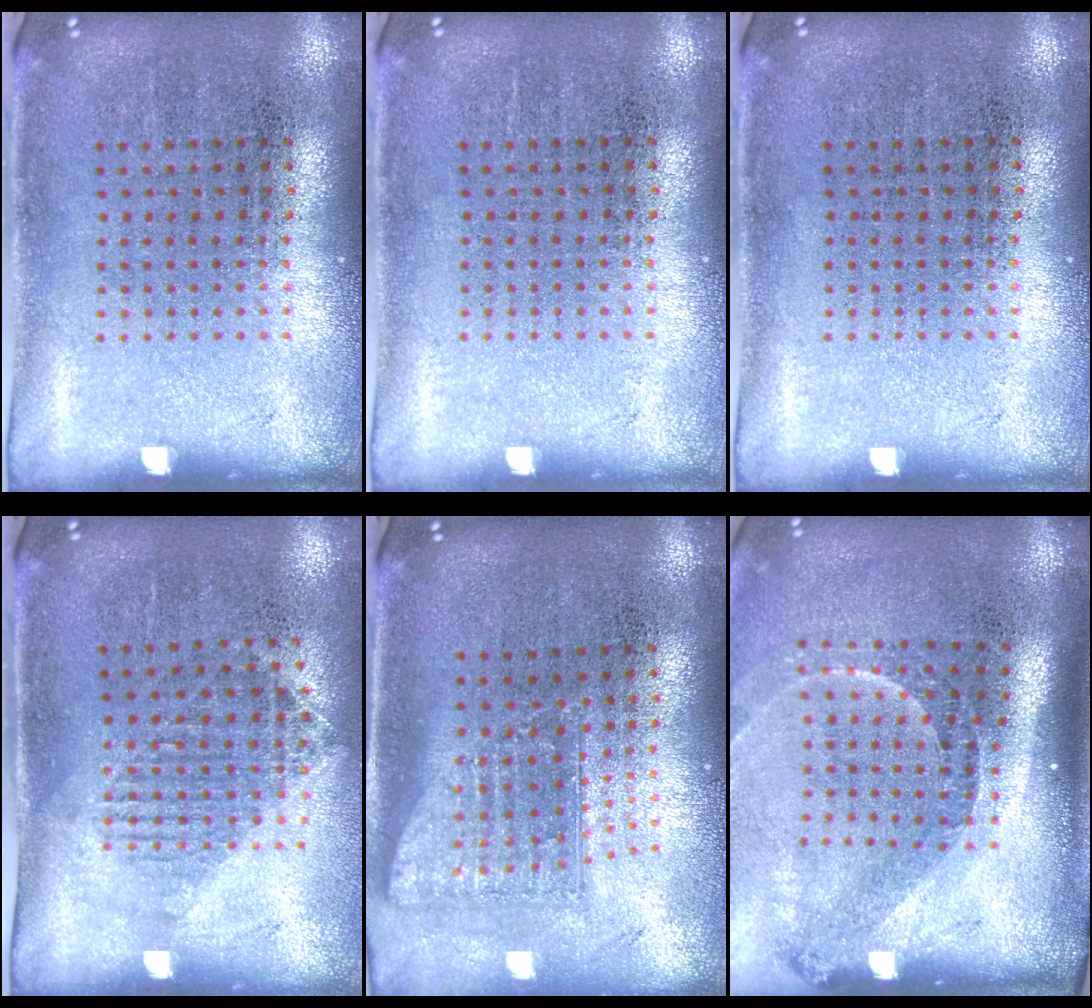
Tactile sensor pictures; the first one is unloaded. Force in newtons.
{"total": 0.0}
{"total": 0.0}
{"total": 1.2, "press": 1.1, "slide": 0.5}
{"total": 1.6, "press": 1.2, "slide": 1.1}
{"total": 1.9, "press": 1.4, "slide": 1.4}